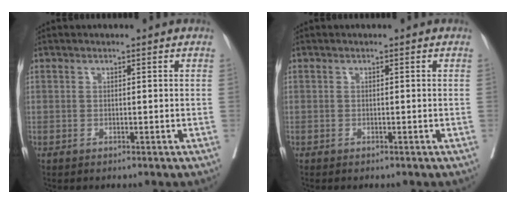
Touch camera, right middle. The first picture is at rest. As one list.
[{"total": 0.0}]